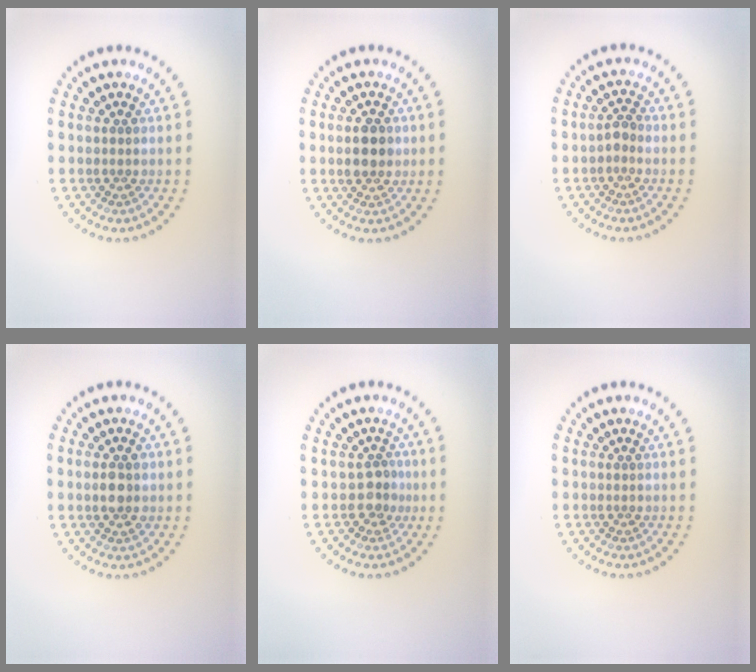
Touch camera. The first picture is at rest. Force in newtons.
{"total": 2.8, "press": 2.8, "slide": 0.2}
{"total": 1.1, "press": 1.0, "slide": 0.6}
{"total": 2.5, "press": 2.5, "slide": 0.3}
{"total": 2.0, "press": 1.5, "slide": 1.3}
{"total": 0.0}